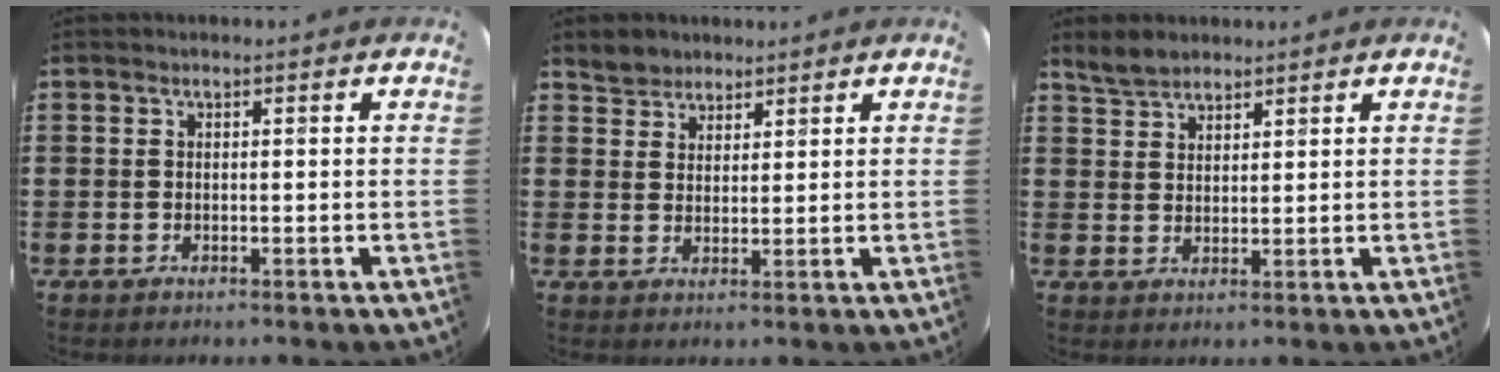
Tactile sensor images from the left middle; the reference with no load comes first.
{"total": 3.0, "force": [2.7, 1.2, -0.4], "torque": [-0.001, 0.003, 0.056]}
{"total": 3.4, "force": [3.2, 1.2, 0.5], "torque": [-0.018, -0.001, 0.062]}